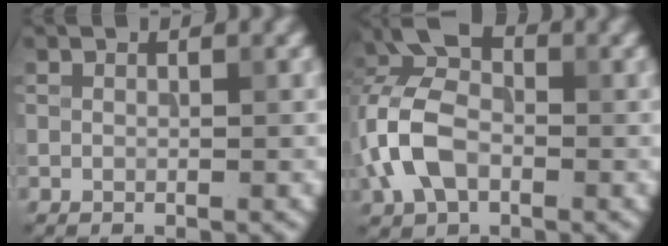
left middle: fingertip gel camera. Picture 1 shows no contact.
{"total": 7.6, "force": [-1.1, 5.0, 5.6], "torque": [-0.131, 0.015, -0.039]}